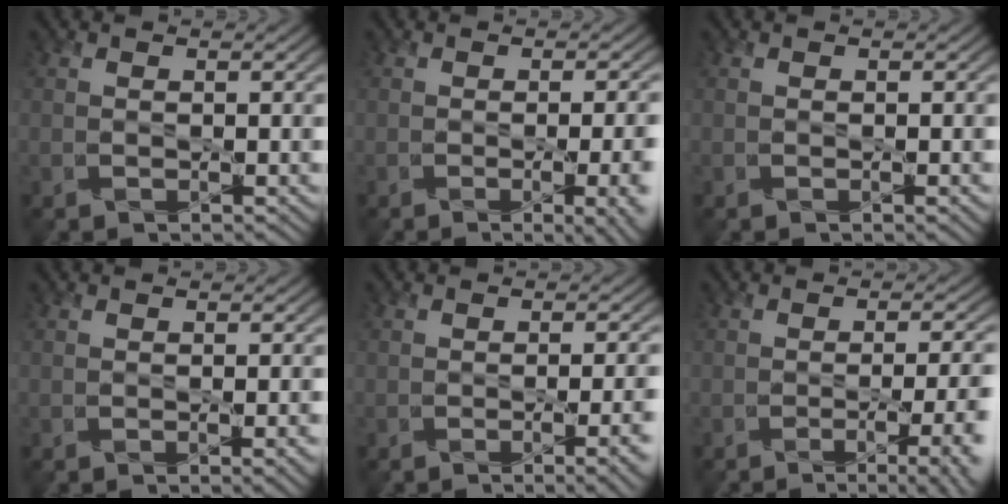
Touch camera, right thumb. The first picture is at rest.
{"total": 6.8, "force": [-1.7, 2.4, 6.1], "torque": [-0.053, -0.013, -0.004]}
{"total": 0.7, "force": [-0.4, 0.2, 0.6], "torque": [-0.011, -0.001, -0.006]}
{"total": 2.0, "force": [-0.9, 0.5, 1.7], "torque": [-0.028, -0.005, -0.011]}
{"total": 4.9, "force": [-1.5, 1.3, 4.5], "torque": [-0.053, -0.010, -0.011]}
{"total": 8.9, "force": [-2.7, 2.9, 8.0], "torque": [-0.078, -0.006, -0.032]}